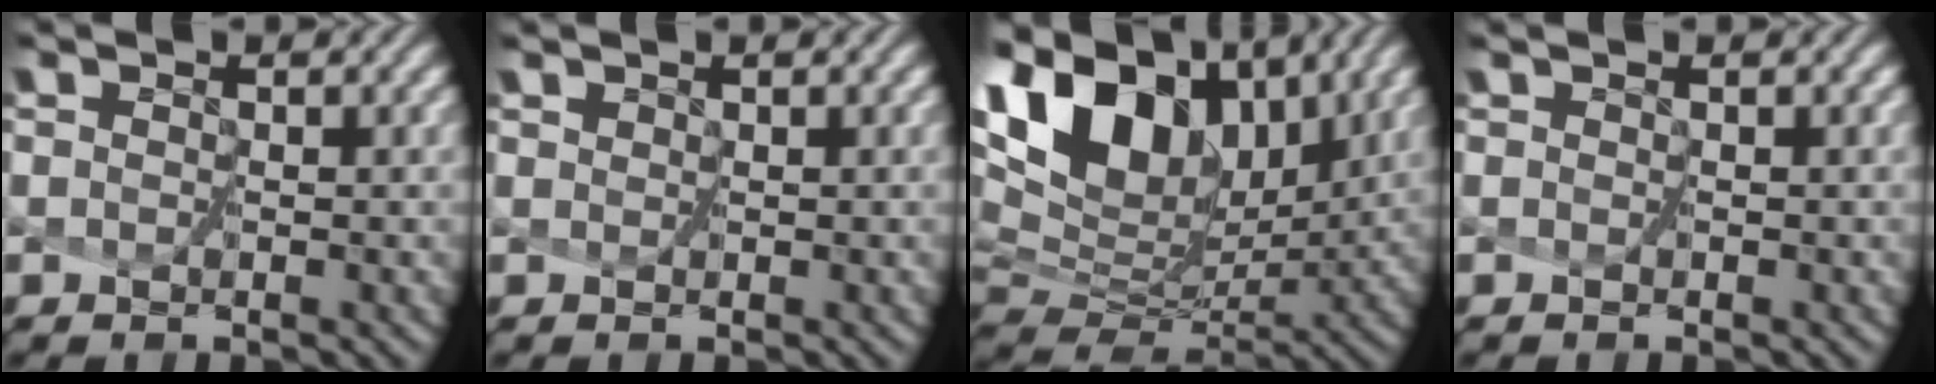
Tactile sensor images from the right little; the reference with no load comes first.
{"total": 0.9, "force": [0.5, 0.6, 0.4], "torque": [-0.011, 0.003, 0.003]}
{"total": 13.8, "force": [6.2, 8.1, 9.3], "torque": [-0.187, 0.026, 0.119]}
{"total": 0.0}